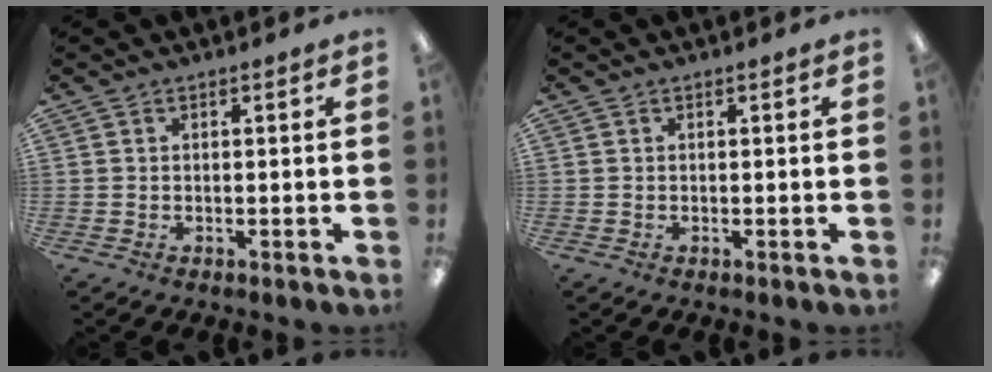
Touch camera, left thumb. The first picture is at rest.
{"total": 0.0}